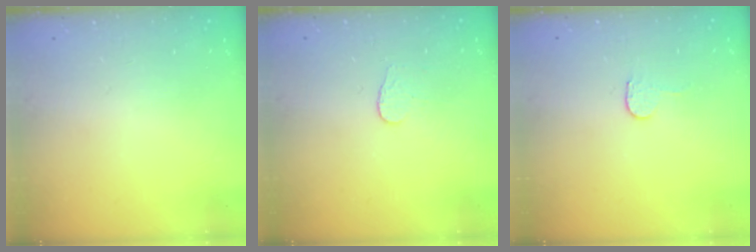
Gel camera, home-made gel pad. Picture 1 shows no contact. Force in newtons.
{"total": 3.2, "press": 3.2, "slide": 0.3}
{"total": 2.3, "press": 2.3, "slide": 0.2}